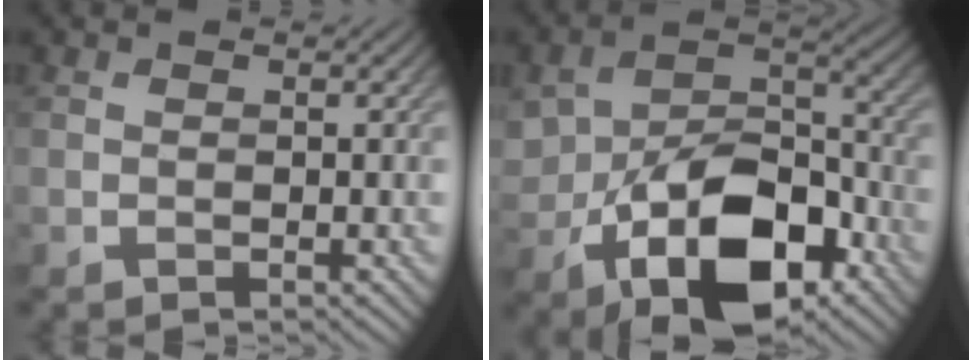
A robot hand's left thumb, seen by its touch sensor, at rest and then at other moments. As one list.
[{"total": 14.3, "force": [-5.5, 8.8, 9.8], "torque": [-0.182, -0.037, -0.091]}]